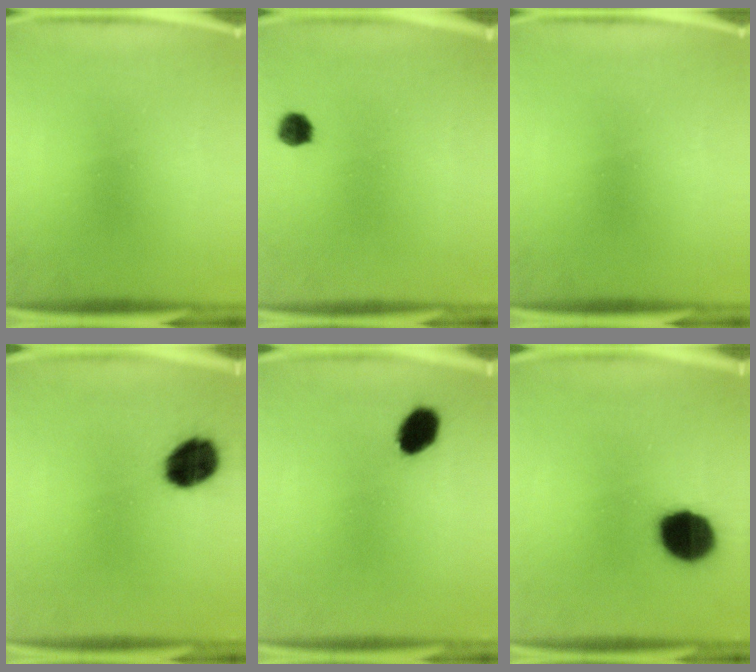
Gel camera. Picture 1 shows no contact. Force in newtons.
{"total": 3.0}
{"total": 0.0}
{"total": 10.4}
{"total": 6.1}
{"total": 14.4}